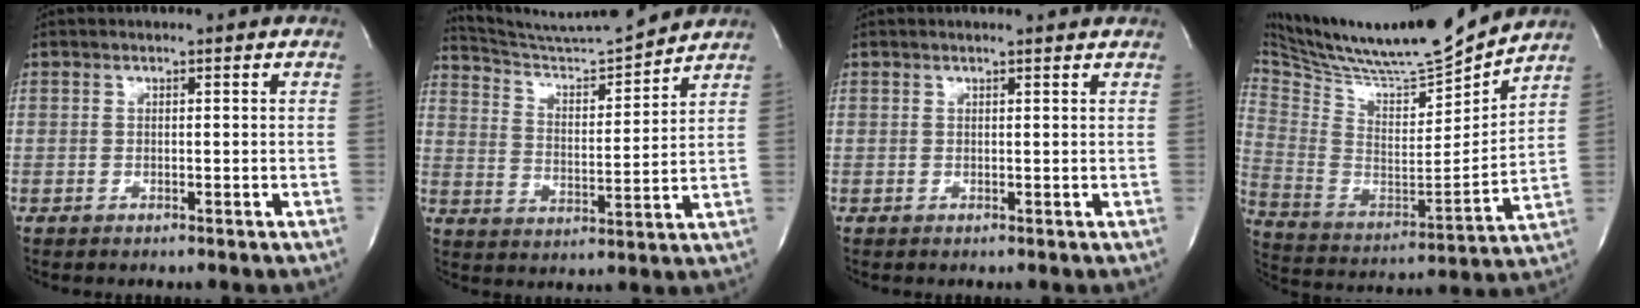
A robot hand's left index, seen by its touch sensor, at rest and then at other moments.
{"total": 11.9, "force": [11.7, -1.0, 1.8], "torque": [-0.041, -0.007, 0.202]}
{"total": 2.6, "force": [2.5, 0.0, 0.6], "torque": [-0.014, 0.008, 0.024]}
{"total": 23.0, "force": [20.9, 1.9, 9.5], "torque": [-0.187, -0.037, 0.343]}